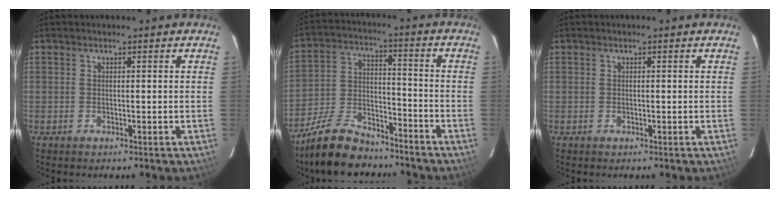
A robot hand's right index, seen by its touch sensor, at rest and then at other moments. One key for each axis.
{"total": 15.3, "fx": -12.3, "fy": 6.1, "fz": 6.8, "tx": -0.154, "ty": 0.006, "tz": -0.210}
{"total": 0.0}